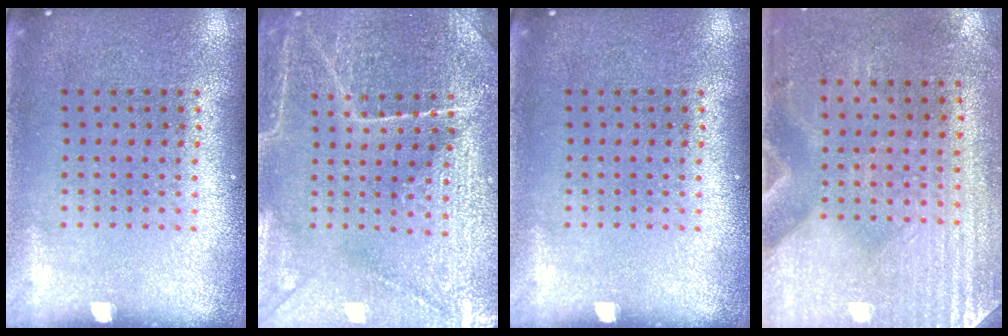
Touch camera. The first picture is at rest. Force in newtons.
{"total": 4.1, "press": 4.0, "slide": 1.1}
{"total": 0.0}
{"total": 3.0, "press": 2.6, "slide": 1.5}